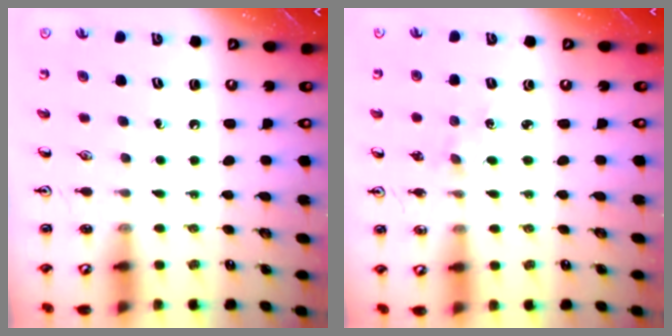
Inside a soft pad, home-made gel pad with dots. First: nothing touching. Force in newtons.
{"total": 1.3, "press": 1.3, "slide": 0.3}